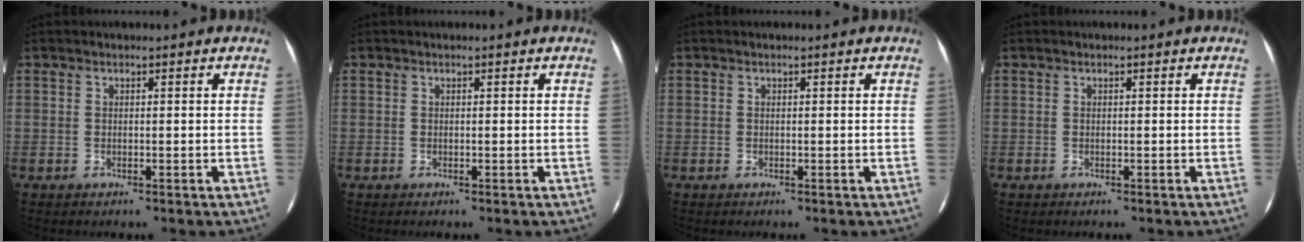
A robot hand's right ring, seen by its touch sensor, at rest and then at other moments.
{"total": 0.0}
{"total": 0.0}
{"total": 0.0}